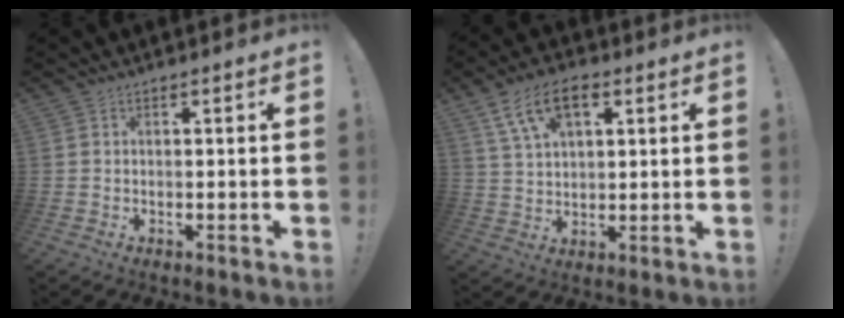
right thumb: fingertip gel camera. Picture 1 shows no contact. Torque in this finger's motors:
{"motor_torque": [0.14, 0.20, 0.15, 0.11, 0.12]}